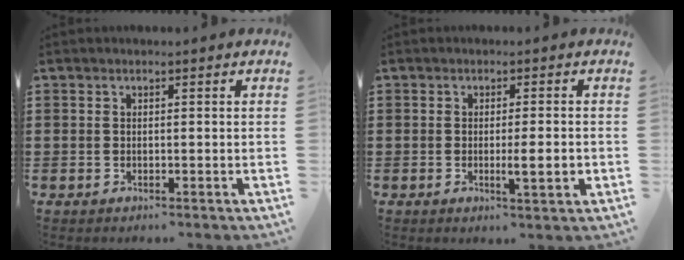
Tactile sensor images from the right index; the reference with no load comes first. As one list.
[{"total": 3.8, "force": [-0.6, 0.5, 3.7], "torque": [-0.063, -0.002, -0.011]}]